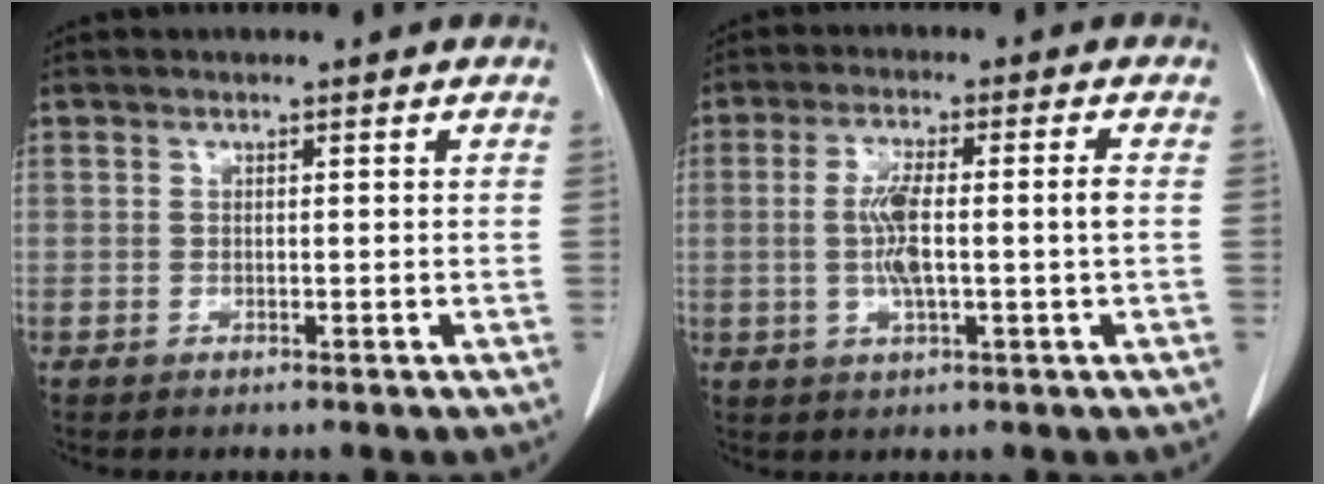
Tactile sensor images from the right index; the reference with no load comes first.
{"total": 7.3, "force": [-0.4, 0.5, 7.3], "torque": [-0.147, 0.005, -0.007]}